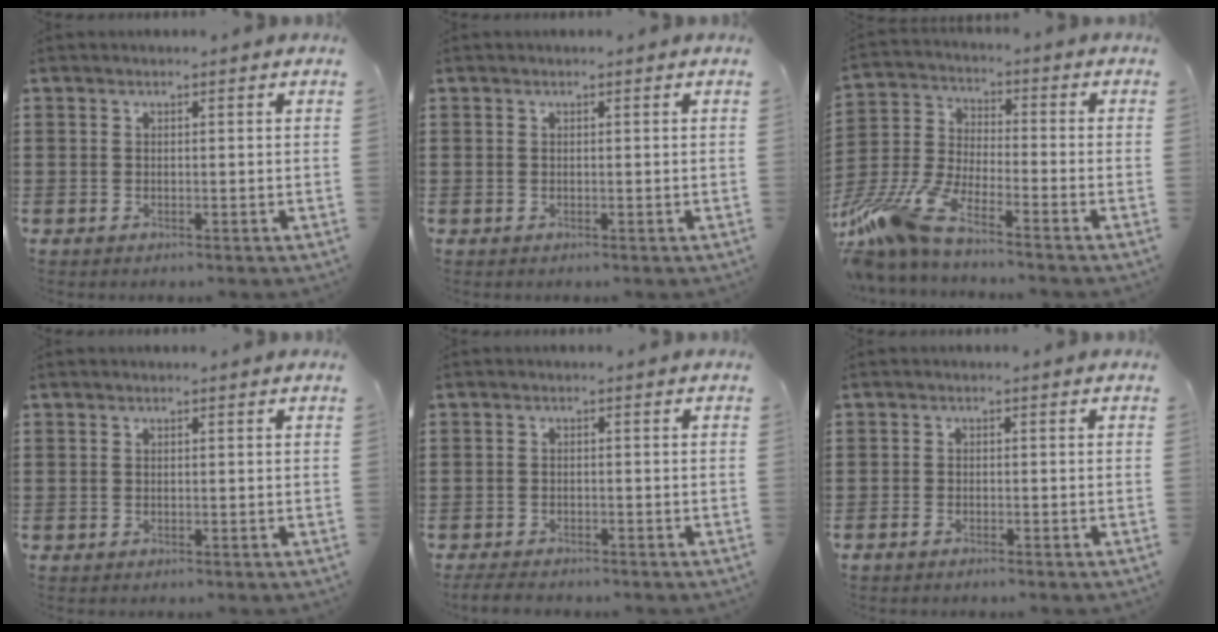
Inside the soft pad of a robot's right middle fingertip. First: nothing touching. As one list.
[{"total": 0.0}, {"total": 9.4, "force": [-7.9, 1.1, 4.9], "torque": [-0.133, -0.010, -0.164]}, {"total": 0.0}, {"total": 1.9, "force": [-1.9, 0.3, 0.2], "torque": [-0.009, 0.000, -0.040]}, {"total": 1.0, "force": [-0.9, 0.1, 0.3], "torque": [-0.010, -0.005, -0.017]}]